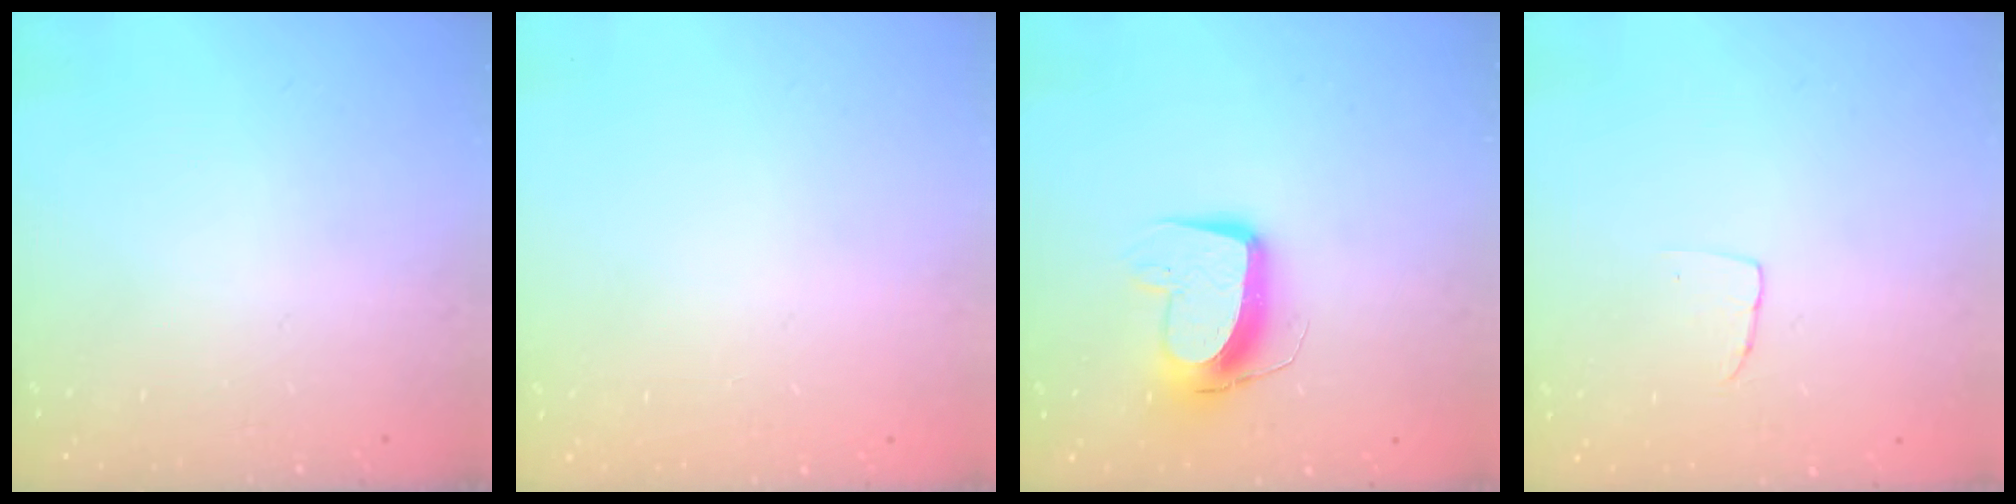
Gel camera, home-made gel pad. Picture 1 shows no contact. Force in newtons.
{"total": 0.0}
{"total": 11.8, "press": 11.7, "slide": 1.1}
{"total": 2.9, "press": 2.9, "slide": 0.1}